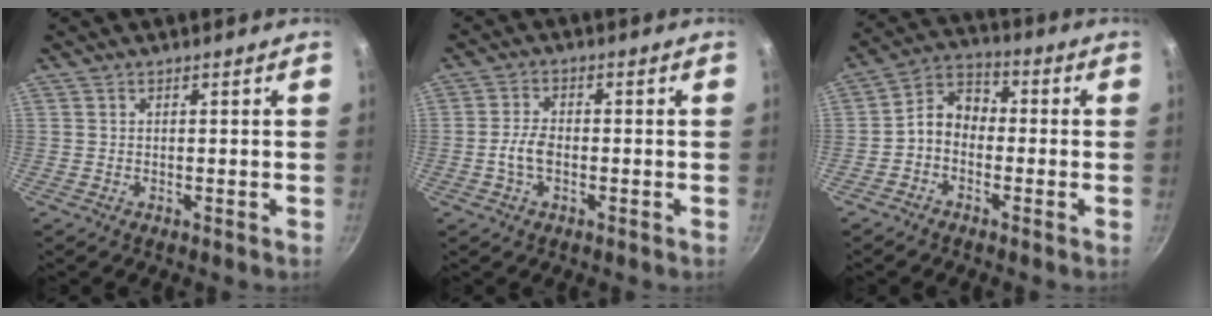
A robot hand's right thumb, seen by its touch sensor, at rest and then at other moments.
{"total": 4.4, "force": [-1.1, 2.5, 3.4], "torque": [-0.068, 0.017, -0.025]}
{"total": 6.8, "force": [-1.7, 5.1, 4.1], "torque": [-0.054, 0.037, -0.050]}